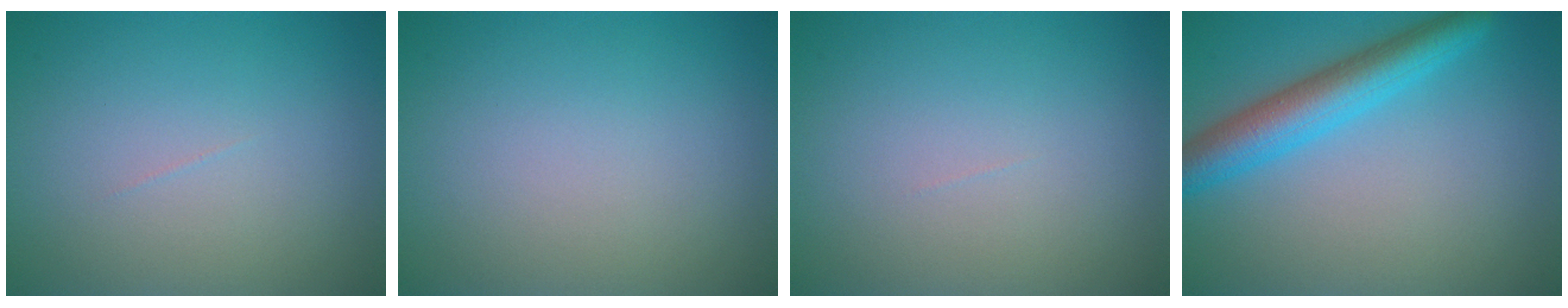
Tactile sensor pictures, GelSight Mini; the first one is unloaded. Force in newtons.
{"total": 0.0}
{"total": 0.0}
{"total": 5.3, "press": 5.3, "slide": 0.2}